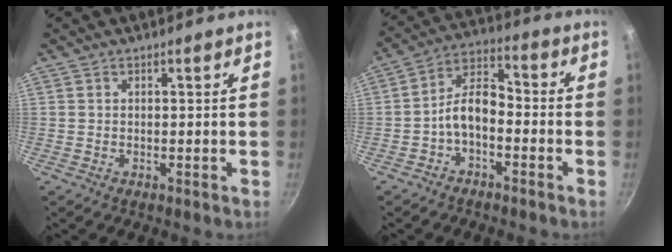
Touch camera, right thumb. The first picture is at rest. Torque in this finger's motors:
{"motor_torque": [1.34, 1.26, 0.76, -0.40, 0.05]}